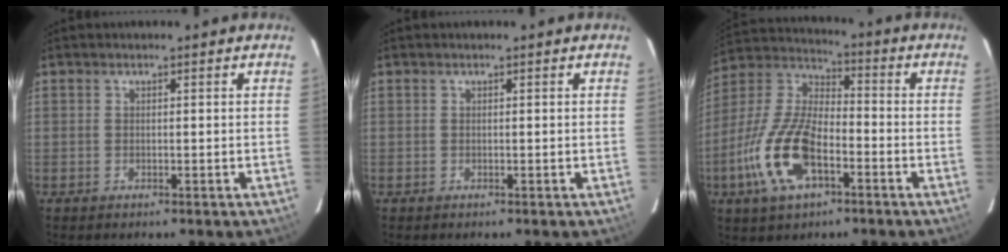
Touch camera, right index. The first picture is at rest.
{"total": 0.0}
{"total": 16.9, "force": [-6.8, 7.8, 13.4], "torque": [-0.293, -0.003, -0.130]}